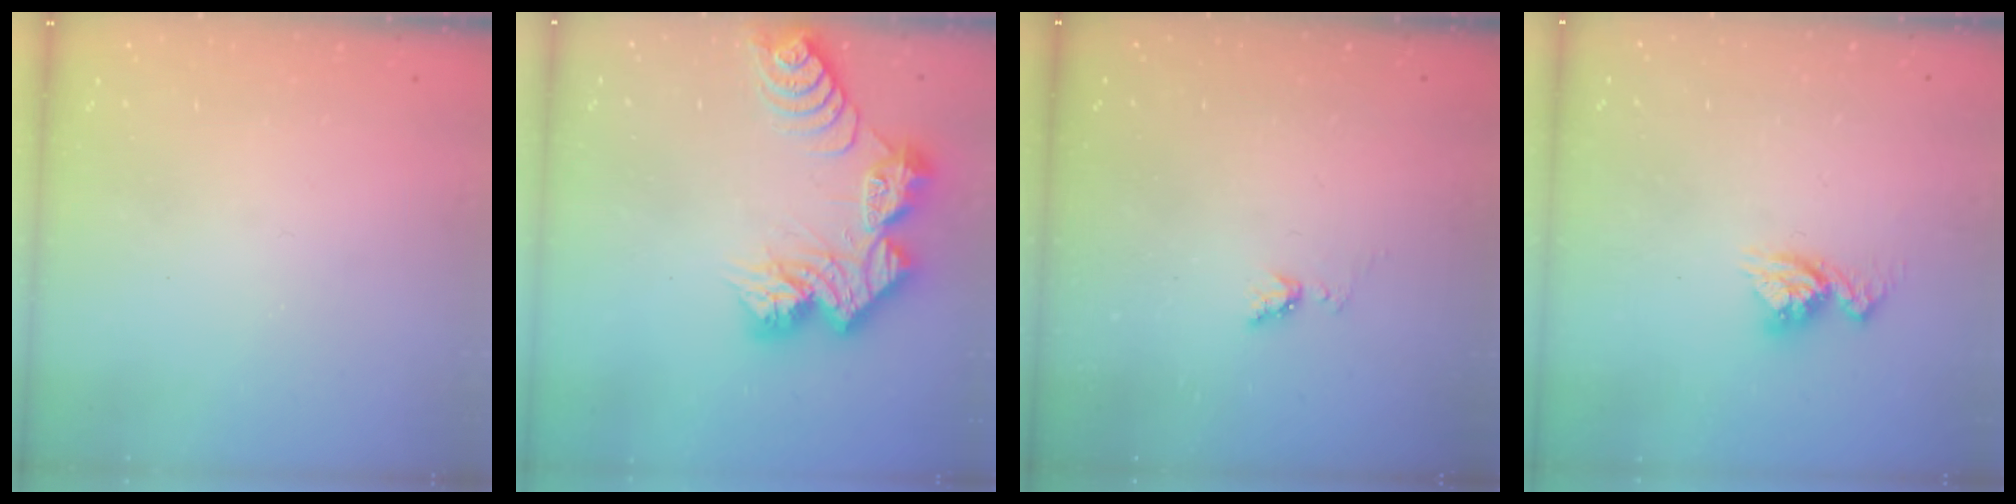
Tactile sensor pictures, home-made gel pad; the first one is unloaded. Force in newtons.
{"total": 15.9, "press": 15.8, "slide": 1.3}
{"total": 4.0, "press": 3.9, "slide": 0.5}
{"total": 9.2, "press": 9.2, "slide": 0.8}